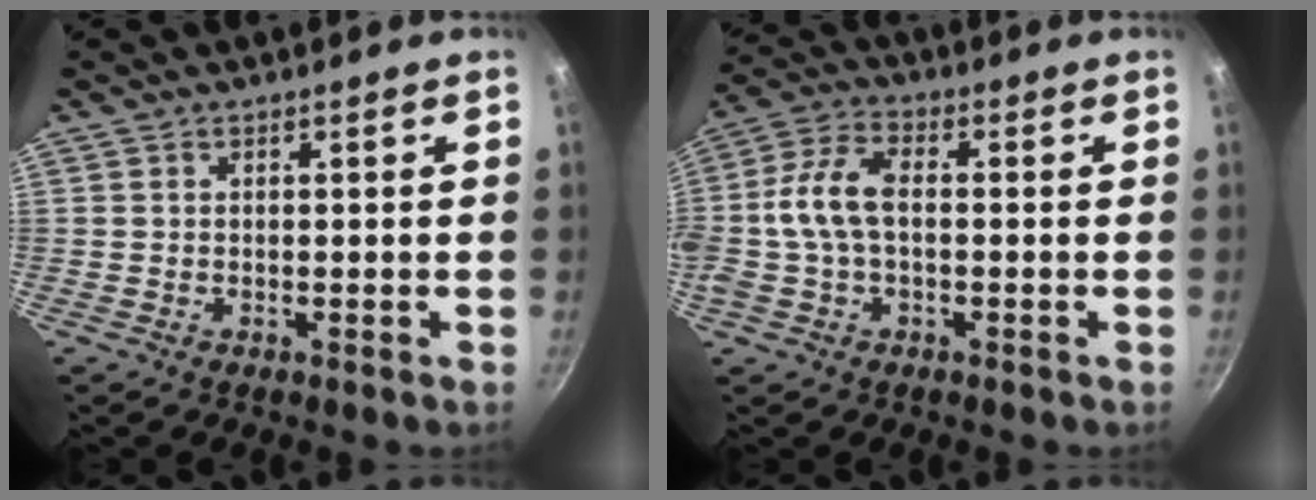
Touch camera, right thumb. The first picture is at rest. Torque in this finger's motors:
{"motor_torque": [1.78, 3.23, 1.29, -1.09, 0.32]}